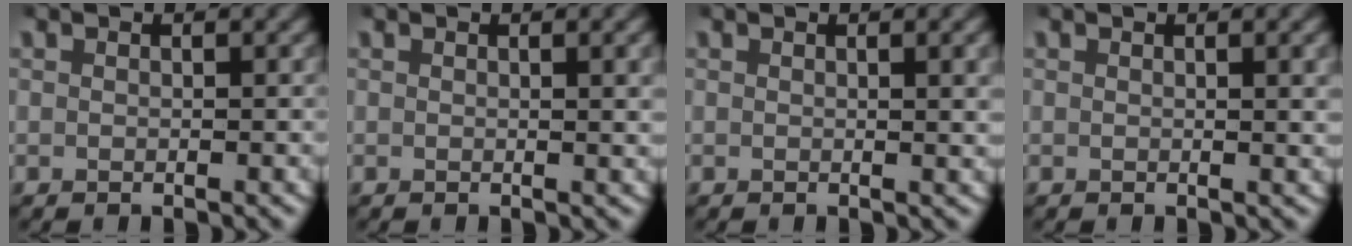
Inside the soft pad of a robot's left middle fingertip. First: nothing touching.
{"total": 1.4, "force": [0.6, 0.0, 1.2], "torque": [-0.013, 0.004, 0.008]}
{"total": 1.7, "force": [0.7, 0.1, 1.5], "torque": [-0.015, 0.004, 0.009]}
{"total": 1.3, "force": [0.6, 0.0, 1.2], "torque": [-0.013, 0.003, 0.008]}